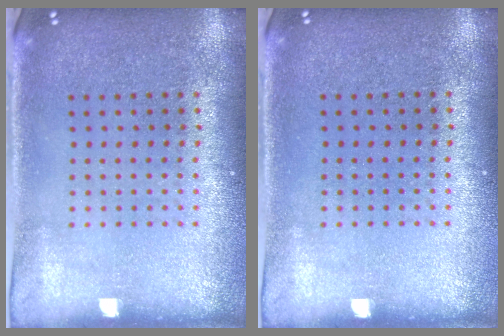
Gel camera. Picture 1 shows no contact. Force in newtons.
{"total": 0.0}